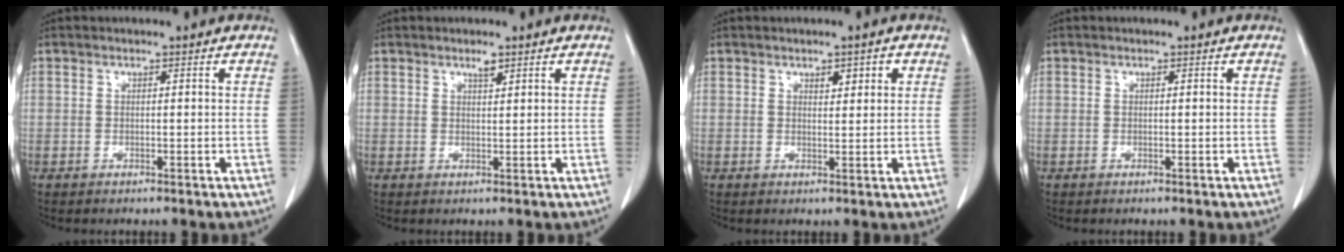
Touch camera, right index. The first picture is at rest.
{"total": 1.3, "force": [1.0, 0.2, 0.8], "torque": [-0.019, -0.003, 0.019]}
{"total": 2.0, "force": [1.1, 0.8, 1.5], "torque": [-0.022, 0.000, 0.017]}
{"total": 0.0}